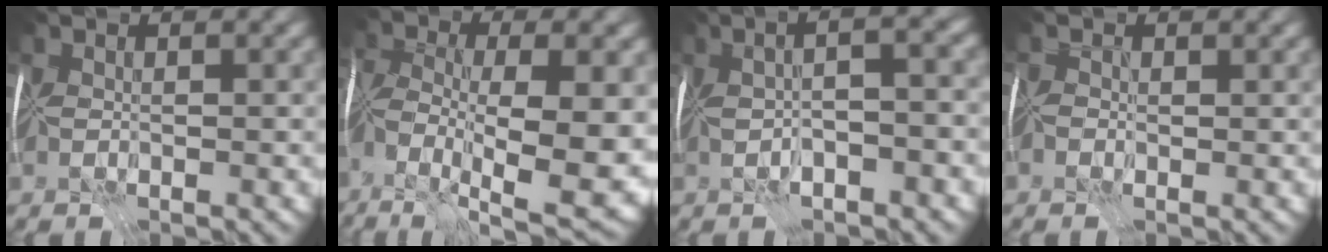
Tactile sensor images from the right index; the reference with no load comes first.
{"total": 12.7, "force": [-5.1, 4.0, 11.0], "torque": [-0.205, -0.006, -0.079]}
{"total": 3.8, "force": [-0.3, 0.3, 3.8], "torque": [-0.060, 0.008, -0.001]}
{"total": 0.6, "force": [-0.6, 0.2, -0.1], "torque": [0.006, 0.006, -0.018]}